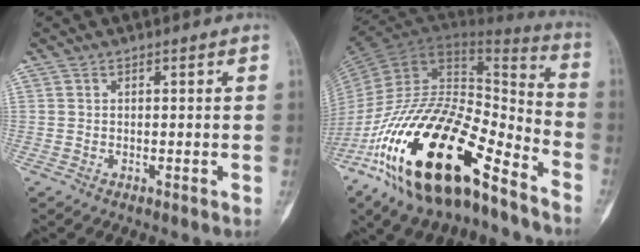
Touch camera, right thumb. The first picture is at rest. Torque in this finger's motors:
{"motor_torque": [2.58, 2.43, 2.17, -0.60, 1.05]}